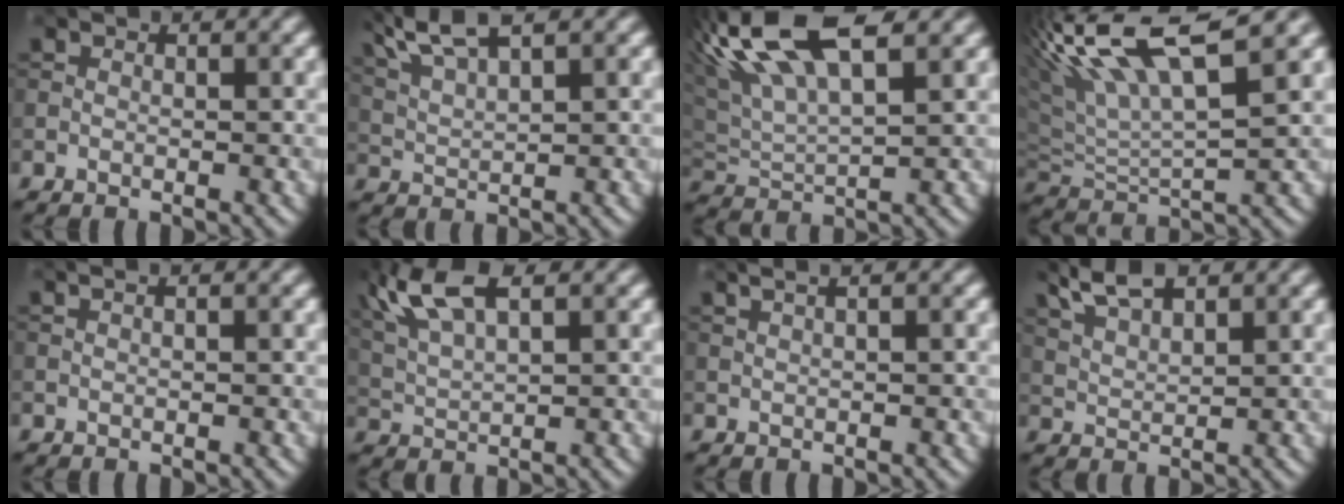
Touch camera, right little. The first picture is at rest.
{"total": 5.3, "force": [3.6, 1.3, 3.7], "torque": [-0.078, 0.017, 0.071]}
{"total": 11.3, "force": [5.0, 4.0, 9.3], "torque": [-0.198, 0.027, 0.083]}
{"total": 10.5, "force": [5.6, 2.4, 8.6], "torque": [-0.169, 0.029, 0.099]}
{"total": 3.0, "force": [1.6, 1.5, 2.0], "torque": [-0.014, 0.020, -0.004]}
{"total": 7.5, "force": [3.8, 2.9, 5.8], "torque": [-0.141, 0.024, 0.075]}
{"total": 4.6, "force": [2.7, 1.9, 3.2], "torque": [-0.032, 0.031, 0.017]}
{"total": 5.0, "force": [3.4, 1.6, 3.3], "torque": [-0.074, 0.013, 0.067]}